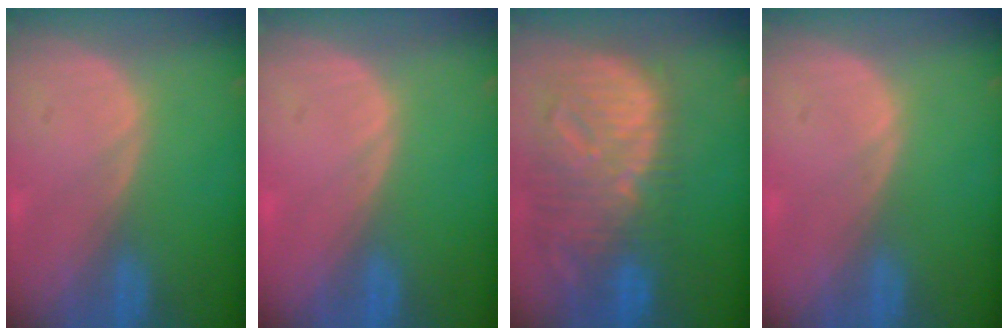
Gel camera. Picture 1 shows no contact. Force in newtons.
{"total": 0.0}
{"total": 12.8, "press": 11.2, "slide": 6.3}
{"total": 0.0}